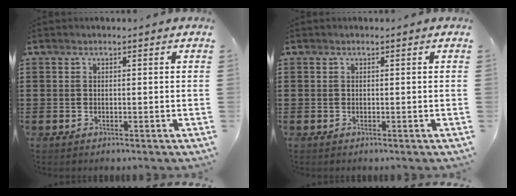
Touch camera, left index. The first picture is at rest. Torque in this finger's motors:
{"motor_torque": [0.00, 0.00, -0.01, 0.00]}